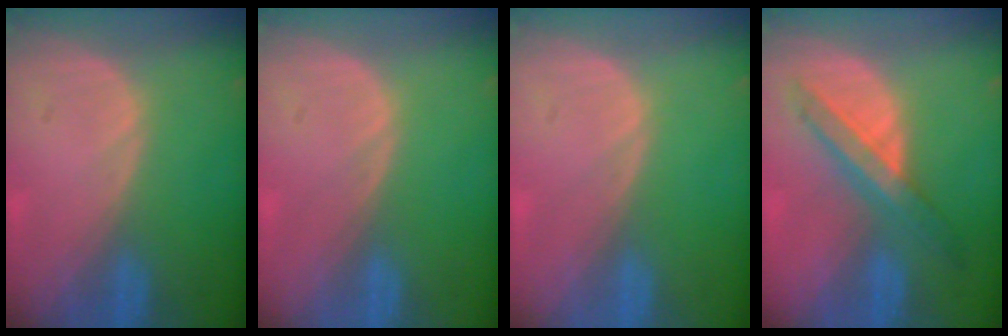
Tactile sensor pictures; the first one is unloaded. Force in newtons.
{"total": 0.0}
{"total": 0.0}
{"total": 6.9, "press": 6.4, "slide": 2.5}